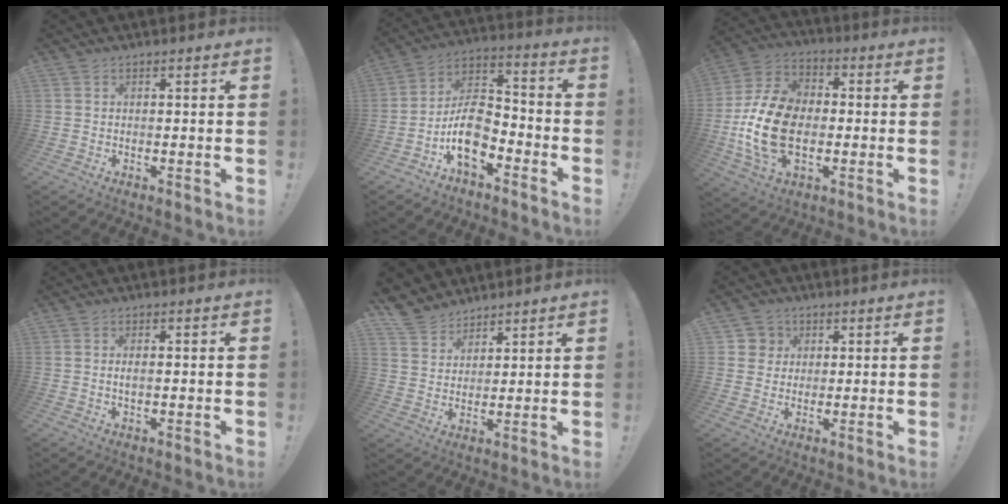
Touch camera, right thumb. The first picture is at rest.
{"total": 13.4, "force": [-6.5, 9.0, 7.5], "torque": [-0.125, 0.039, -0.108]}
{"total": 20.4, "force": [-3.4, 13.7, 14.8], "torque": [-0.279, 0.024, -0.049]}
{"total": 1.3, "force": [-0.1, 0.3, 1.2], "torque": [-0.015, -0.003, -0.004]}
{"total": 7.4, "force": [6.0, 4.2, 0.8], "torque": [-0.019, -0.048, 0.120]}
{"total": 4.9, "force": [1.4, 4.6, 0.7], "torque": [-0.006, -0.006, 0.027]}